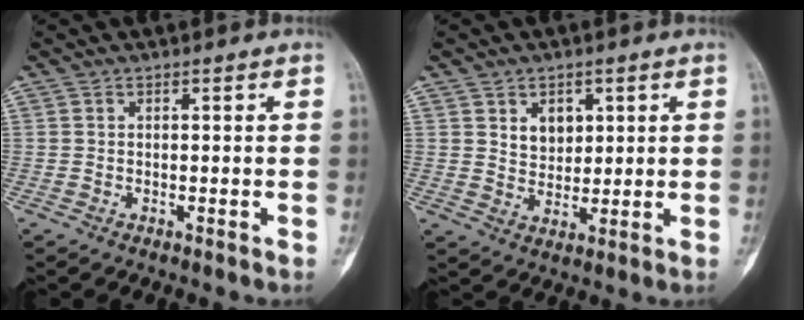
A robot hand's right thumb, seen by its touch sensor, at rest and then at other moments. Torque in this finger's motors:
{"motor_torque": [0.67, 0.88, 0.10, 0.10, -0.01]}